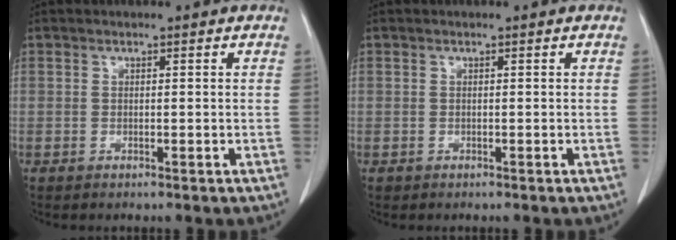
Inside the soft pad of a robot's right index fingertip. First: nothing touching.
{"total": 0.0}